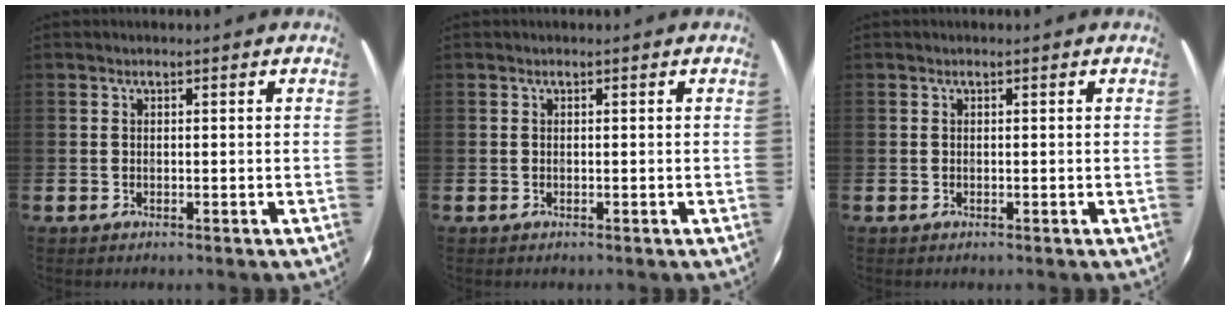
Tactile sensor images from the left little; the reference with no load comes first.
{"total": 0.0}
{"total": 0.0}